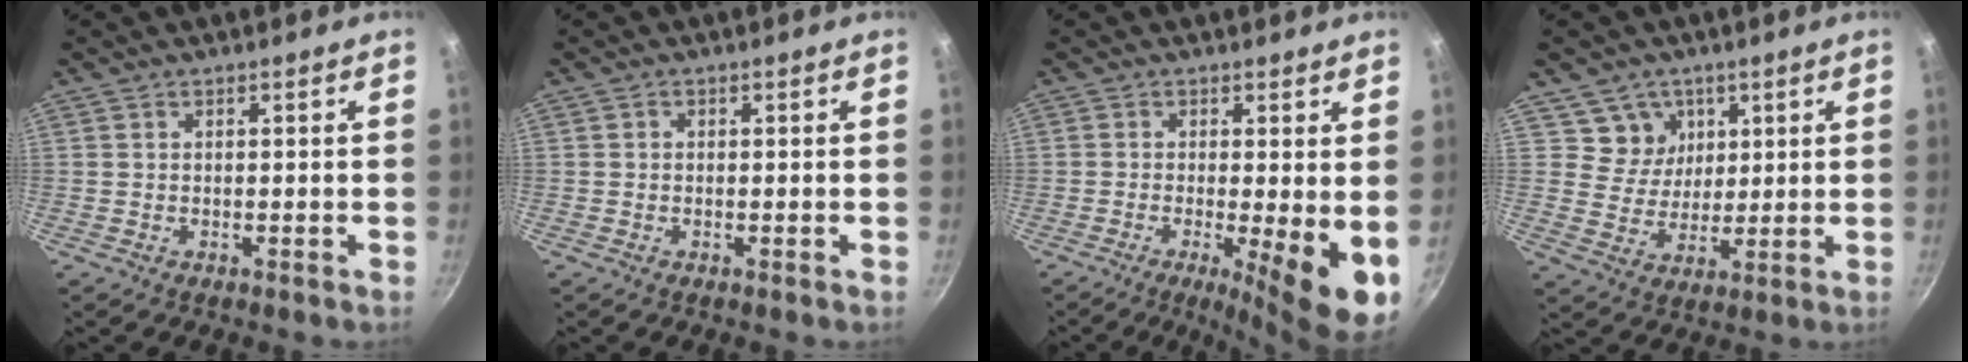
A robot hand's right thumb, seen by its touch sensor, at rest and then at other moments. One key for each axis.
{"total": 0.6, "fx": 0.0, "fy": 0.5, "fz": 0.2, "tx": -0.002, "ty": 0.003, "tz": -0.001}
{"total": 10.3, "fx": -1.7, "fy": 2.0, "fz": 9.9, "tx": -0.130, "ty": -0.013, "tz": -0.022}
{"total": 6.8, "fx": 3.0, "fy": 5.9, "fz": 1.7, "tx": 0.007, "ty": -0.022, "tz": 0.053}